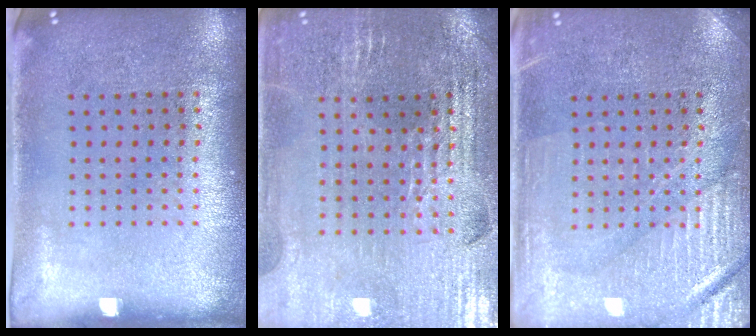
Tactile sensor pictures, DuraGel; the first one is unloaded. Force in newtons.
{"total": 2.9, "press": 2.9, "slide": 0.6}
{"total": 4.1, "press": 4.1, "slide": 0.7}